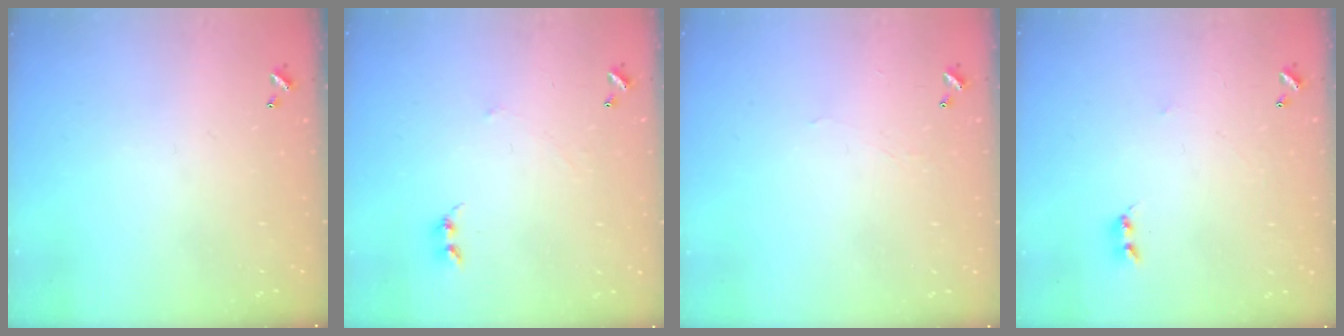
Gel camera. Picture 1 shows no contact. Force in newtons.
{"total": 2.3, "press": 2.3, "slide": 0.3}
{"total": 0.9, "press": 0.7, "slide": 0.4}
{"total": 1.6, "press": 1.6, "slide": 0.4}